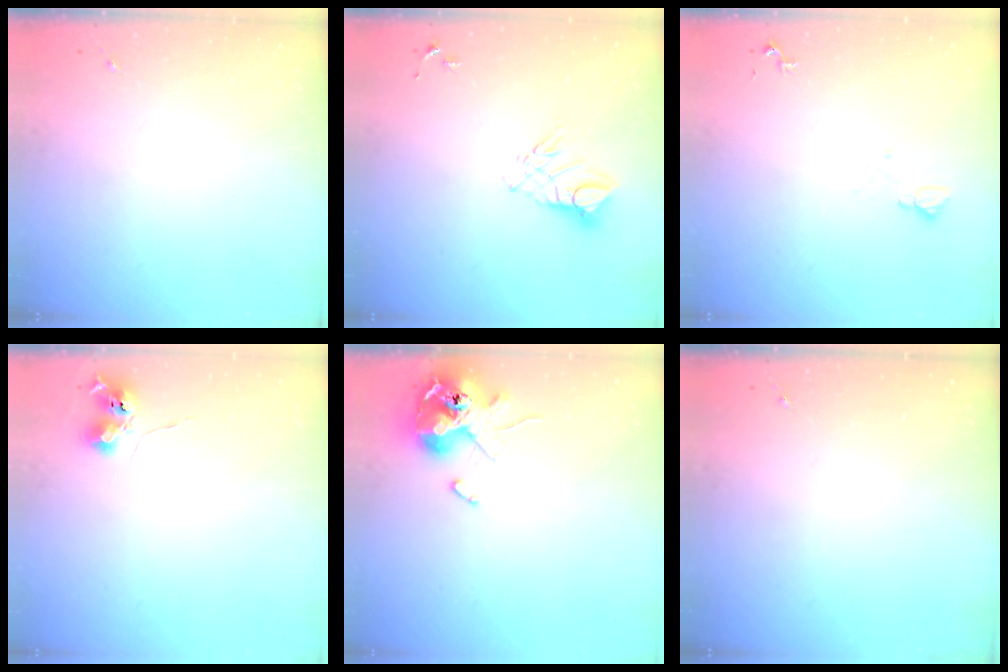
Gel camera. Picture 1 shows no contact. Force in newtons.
{"total": 9.4, "press": 9.4, "slide": 0.9}
{"total": 6.1, "press": 6.0, "slide": 0.8}
{"total": 6.2, "press": 6.1, "slide": 0.8}
{"total": 12.4, "press": 12.2, "slide": 2.1}
{"total": 0.0}